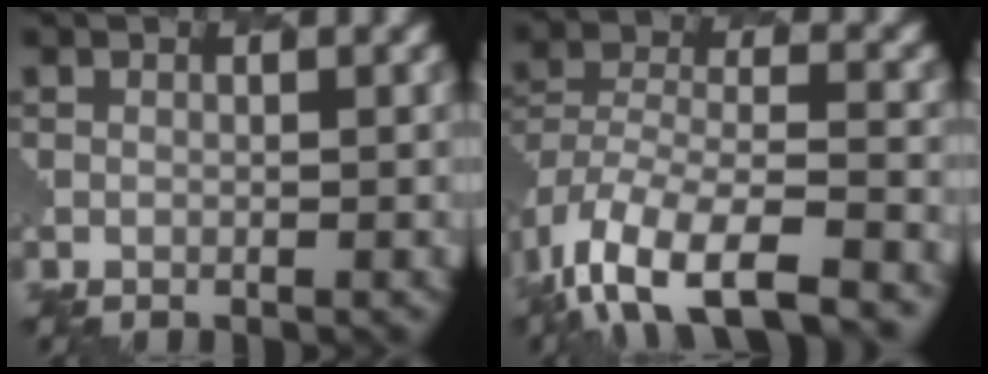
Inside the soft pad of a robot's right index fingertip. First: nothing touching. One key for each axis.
{"total": 11.7, "fx": -7.8, "fy": 4.9, "fz": 7.2, "tx": -0.149, "ty": -0.011, "tz": -0.124}